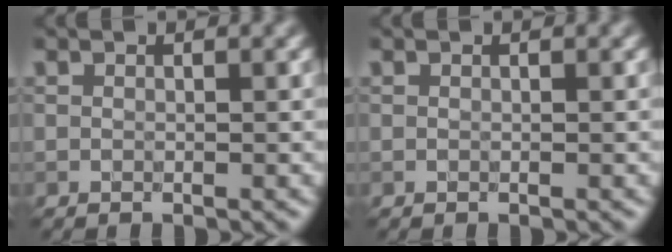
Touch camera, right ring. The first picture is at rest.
{"total": 0.0}